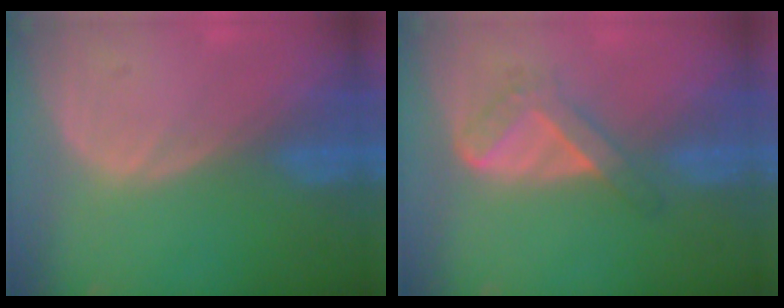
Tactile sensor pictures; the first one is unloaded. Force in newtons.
{"total": 4.5, "press": 4.2, "slide": 1.6}